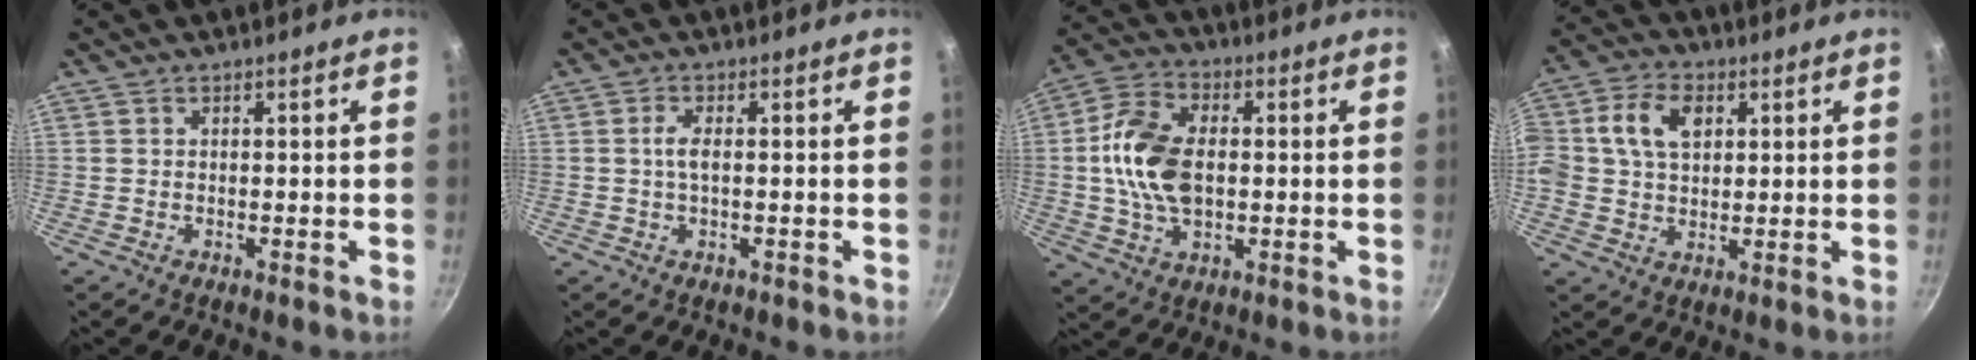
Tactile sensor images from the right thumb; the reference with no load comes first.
{"total": 2.7, "force": [-0.1, 1.1, 2.5], "torque": [-0.054, 0.004, -0.007]}
{"total": 13.3, "force": [0.3, 8.3, 10.4], "torque": [-0.184, 0.017, -0.005]}
{"total": 11.5, "force": [2.8, 8.3, 7.4], "torque": [-0.136, 0.018, 0.039]}